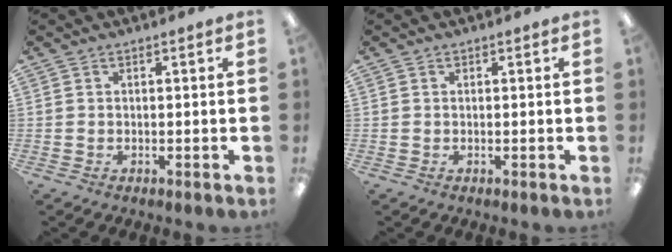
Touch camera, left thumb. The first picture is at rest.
{"total": 0.0}